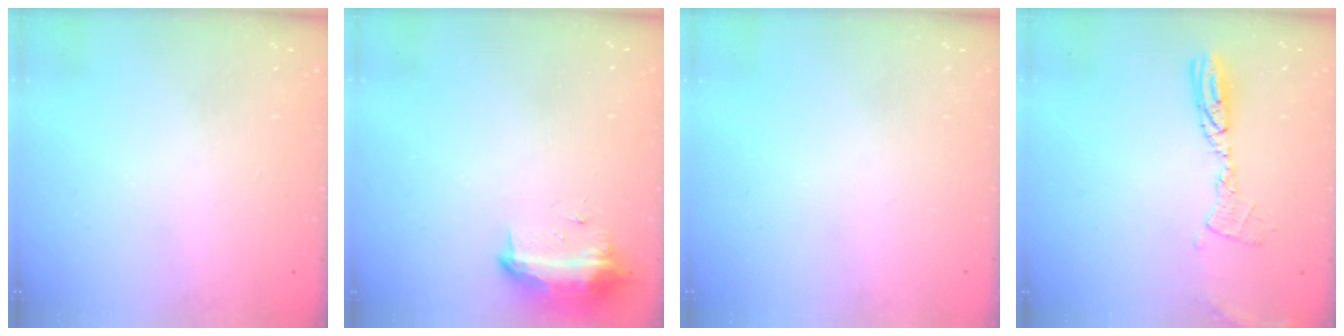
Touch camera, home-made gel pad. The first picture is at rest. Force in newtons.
{"total": 10.7, "press": 10.6, "slide": 0.7}
{"total": 0.0}
{"total": 9.7, "press": 9.6, "slide": 0.9}